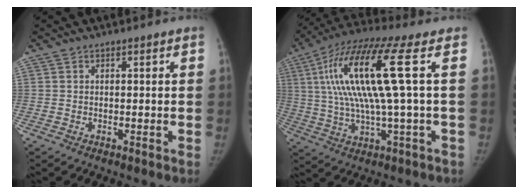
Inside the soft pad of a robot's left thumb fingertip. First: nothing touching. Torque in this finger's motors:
{"motor_torque": [0.22, 0.89, 2.19, -0.59, 0.39]}